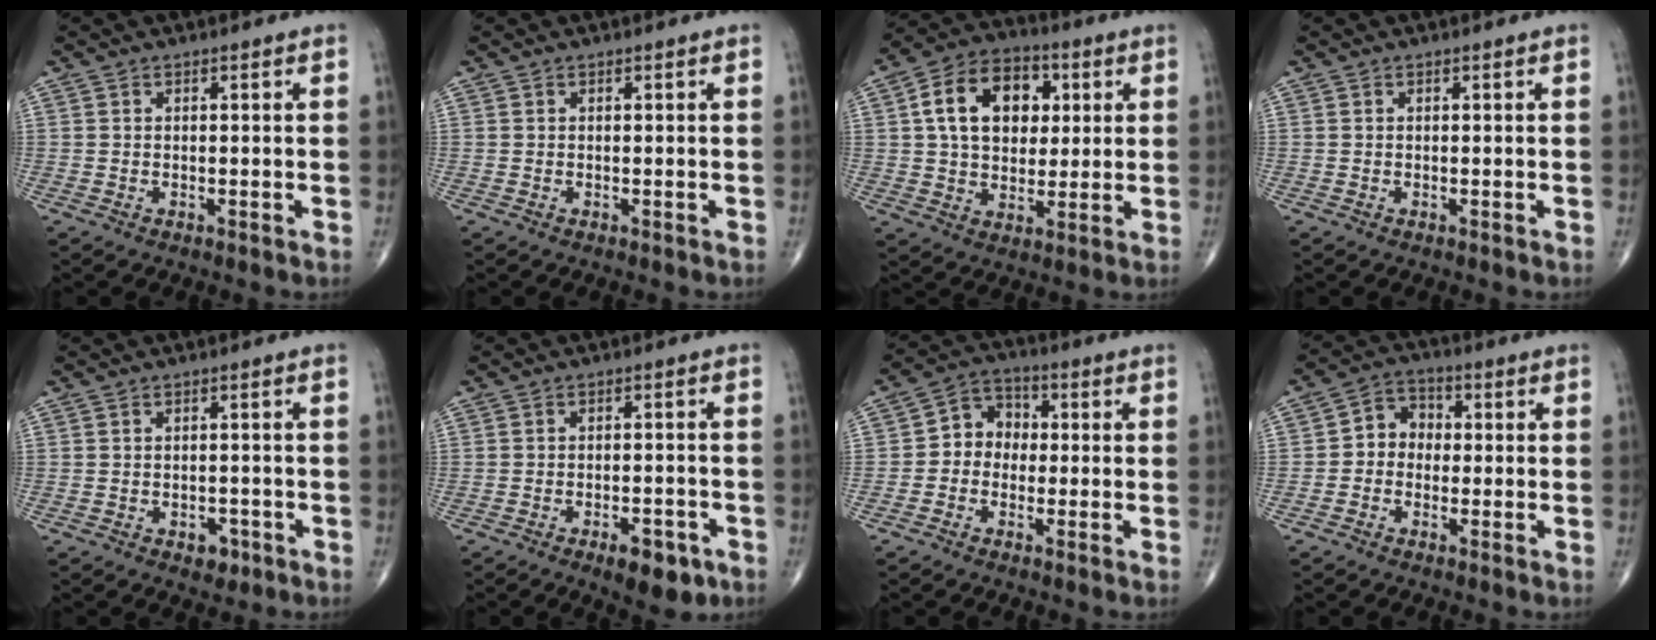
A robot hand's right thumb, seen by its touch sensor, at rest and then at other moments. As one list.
[{"total": 0.0}, {"total": 15.3, "force": [3.7, 10.7, 10.3], "torque": [-0.135, 0.007, 0.057]}, {"total": 0.0}, {"total": 2.9, "force": [-1.5, 1.9, 1.5], "torque": [-0.003, 0.007, -0.016]}, {"total": 7.2, "force": [-3.9, 3.1, 5.2], "torque": [-0.060, 0.014, -0.050]}, {"total": 6.8, "force": [-0.6, 5.9, 3.4], "torque": [-0.021, 0.029, -0.029]}, {"total": 5.9, "force": [-0.5, 5.1, 3.0], "torque": [-0.018, 0.026, -0.026]}]